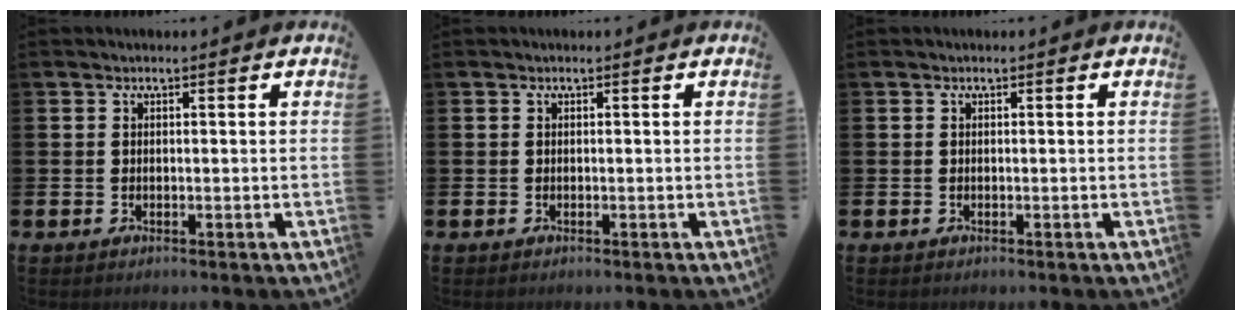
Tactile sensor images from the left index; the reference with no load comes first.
{"total": 0.0}
{"total": 0.0}